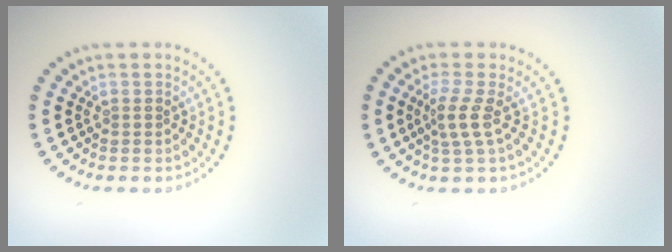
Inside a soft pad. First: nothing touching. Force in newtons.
{"total": 2.2, "press": 1.5, "slide": 1.7}